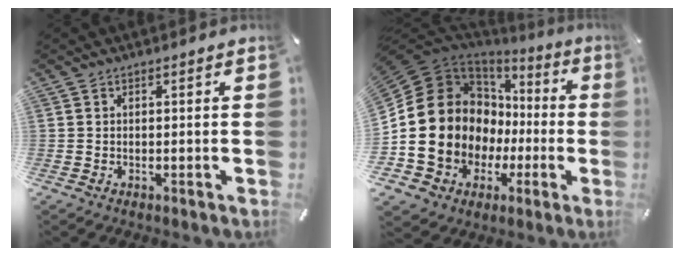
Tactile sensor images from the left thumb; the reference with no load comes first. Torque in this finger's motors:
{"motor_torque": [0.15, 3.48, 2.59, 0.18, 0.40]}